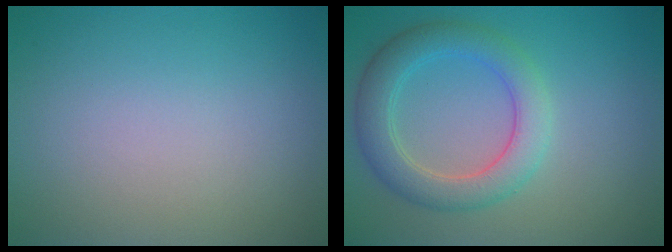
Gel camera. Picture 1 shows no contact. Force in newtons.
{"total": 4.6, "press": 4.6, "slide": 0.1}